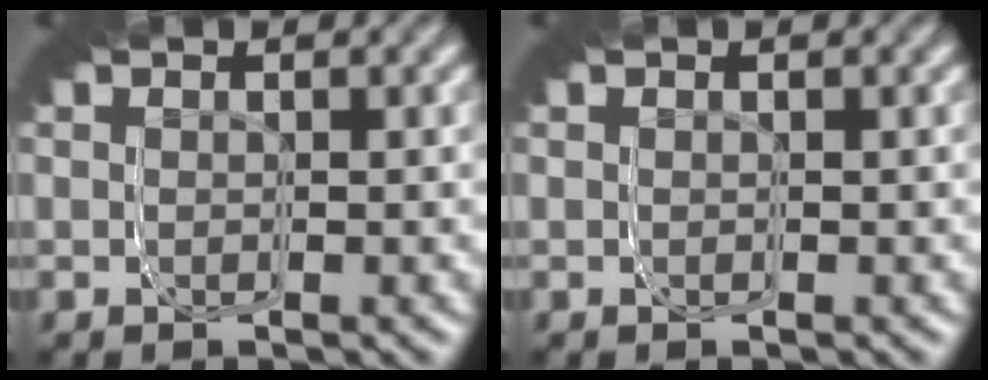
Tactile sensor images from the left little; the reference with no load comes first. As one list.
[{"total": 0.0}]